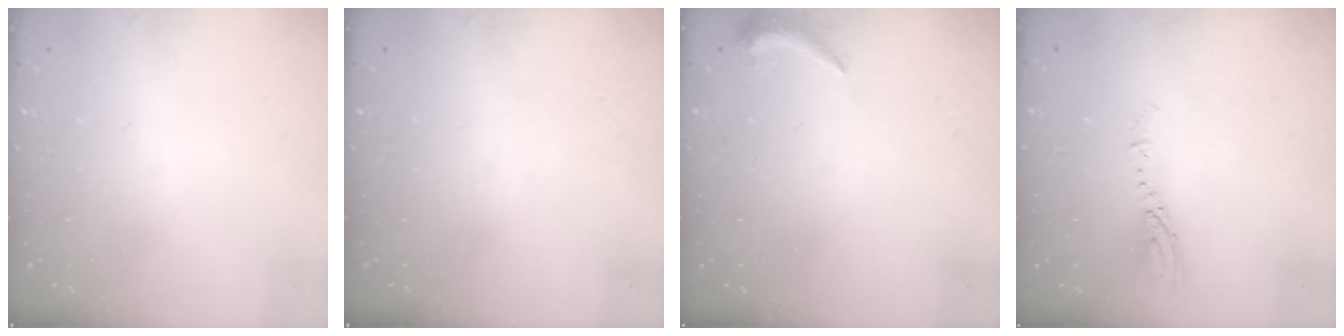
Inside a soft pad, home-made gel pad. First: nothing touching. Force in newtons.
{"total": 0.0}
{"total": 5.1, "press": 5.1, "slide": 0.8}
{"total": 3.7, "press": 3.7, "slide": 0.3}